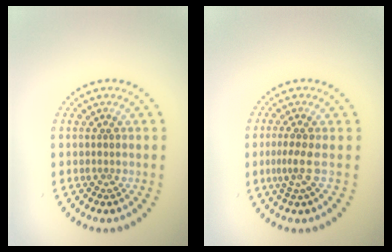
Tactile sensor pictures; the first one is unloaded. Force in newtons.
{"total": 2.1, "press": 1.5, "slide": 1.5}